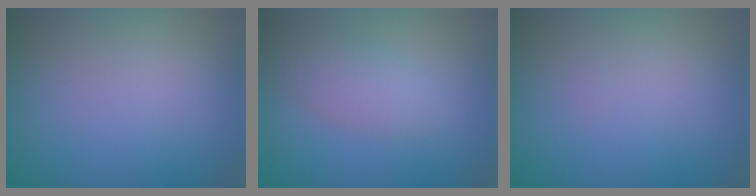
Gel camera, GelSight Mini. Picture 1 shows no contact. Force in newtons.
{"total": 3.0, "press": 3.0, "slide": 0.2}
{"total": 0.0}